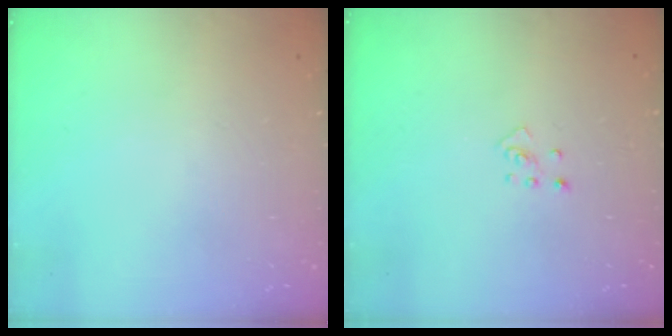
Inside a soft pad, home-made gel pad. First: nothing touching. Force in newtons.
{"total": 3.6, "press": 3.6, "slide": 0.4}